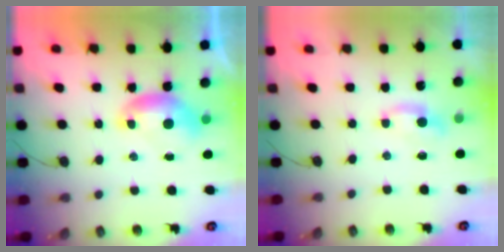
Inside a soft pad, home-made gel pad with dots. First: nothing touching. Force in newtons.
{"total": 1.2, "press": 1.1, "slide": 0.3}